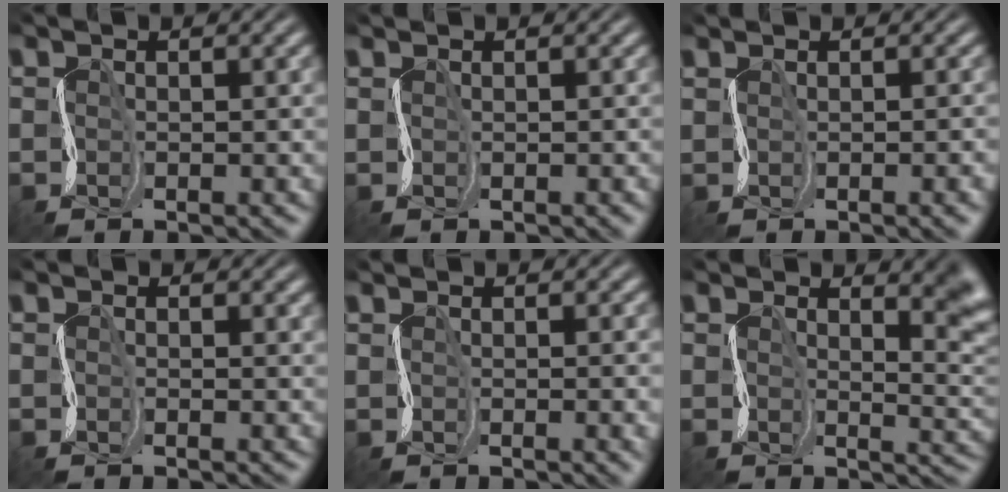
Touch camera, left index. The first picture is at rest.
{"total": 0.8, "force": [0.3, -0.2, -0.7], "torque": [0.010, -0.001, 0.008]}
{"total": 2.2, "force": [0.2, 1.2, 1.8], "torque": [0.001, 0.011, 0.008]}
{"total": 0.7, "force": [0.3, 0.6, 0.2], "torque": [0.006, 0.001, 0.001]}
{"total": 1.4, "force": [0.4, 0.7, 1.2], "torque": [0.001, 0.003, 0.009]}
{"total": 4.5, "force": [1.8, 1.8, 3.6], "torque": [-0.036, -0.003, 0.030]}